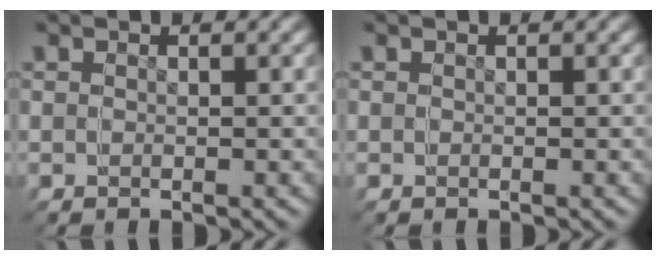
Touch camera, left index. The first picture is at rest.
{"total": 0.0}